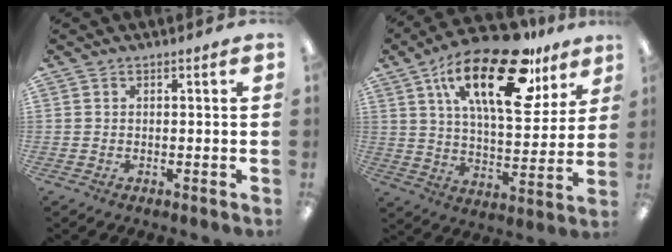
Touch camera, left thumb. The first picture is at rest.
{"total": 26.1, "force": [14.5, 10.9, 18.7], "torque": [-0.294, -0.062, 0.241]}